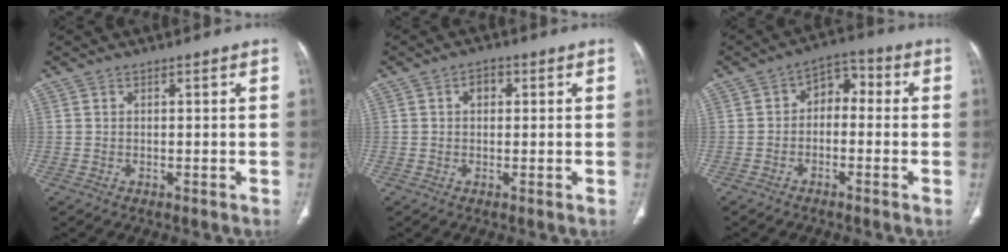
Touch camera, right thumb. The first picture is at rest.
{"total": 2.6, "force": [0.6, 1.9, 1.6], "torque": [-0.015, 0.008, 0.006]}
{"total": 5.9, "force": [-0.6, 4.1, 4.2], "torque": [-0.041, 0.035, -0.025]}